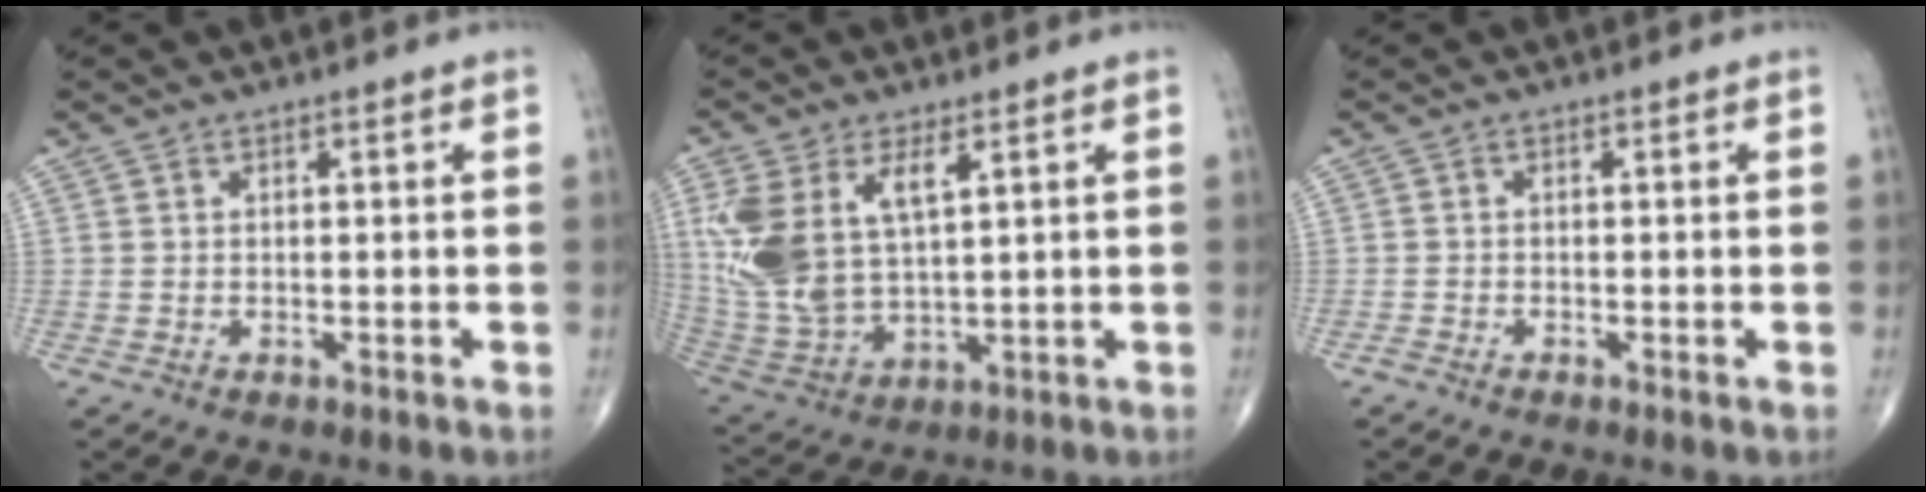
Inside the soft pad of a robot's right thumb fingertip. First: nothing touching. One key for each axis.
{"total": 14.7, "fx": 4.8, "fy": 7.5, "fz": 11.7, "tx": -0.246, "ty": -0.011, "tz": 0.109}
{"total": 0.7, "fx": -0.6, "fy": 0.2, "fz": 0.4, "tx": -0.012, "ty": -0.003, "tz": -0.016}